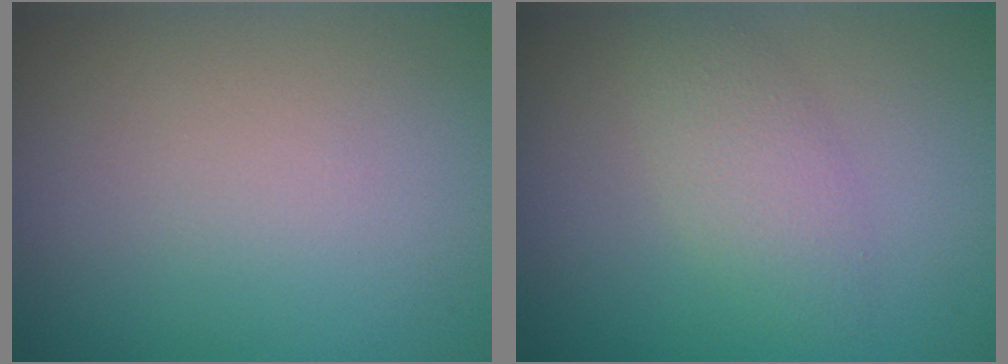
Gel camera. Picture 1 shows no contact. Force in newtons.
{"total": 2.7, "press": 2.6, "slide": 0.0}